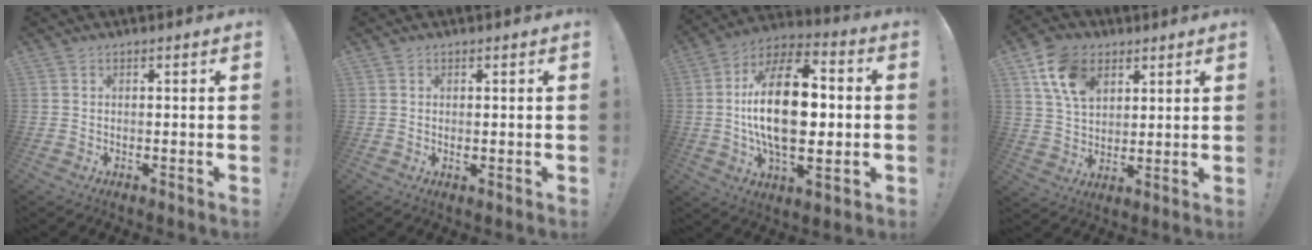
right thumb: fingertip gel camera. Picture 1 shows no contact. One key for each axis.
{"total": 0.7, "fx": 0.0, "fy": 0.6, "fz": 0.2, "tx": -0.004, "ty": 0.001, "tz": 0.001}
{"total": 25.0, "fx": -0.3, "fy": 13.0, "fz": 21.3, "tx": -0.377, "ty": 0.002, "tz": -0.012}
{"total": 12.9, "fx": 6.4, "fy": 8.8, "fz": 7.0, "tx": -0.121, "ty": -0.015, "tz": 0.127}